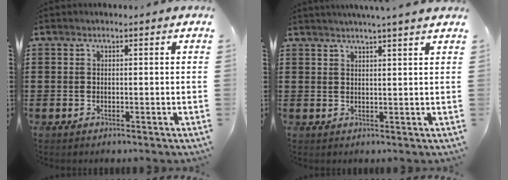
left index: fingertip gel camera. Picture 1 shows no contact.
{"total": 2.2, "force": [1.8, -0.9, 0.7], "torque": [-0.014, -0.005, 0.036]}